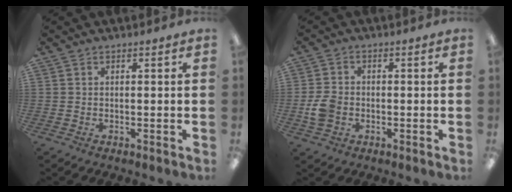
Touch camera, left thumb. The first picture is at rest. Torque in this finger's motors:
{"motor_torque": [-0.07, 0.09, 0.30, -0.30, 0.03]}